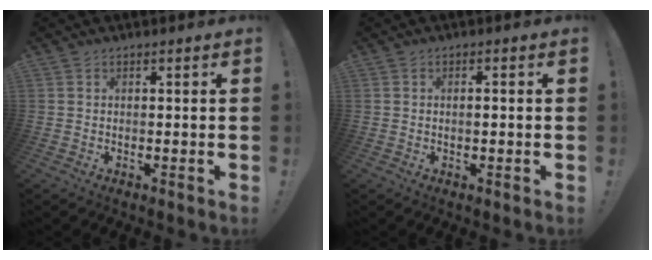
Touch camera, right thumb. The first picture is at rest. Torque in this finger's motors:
{"motor_torque": [-0.39, -0.37, -0.42, 0.07, 0.00]}